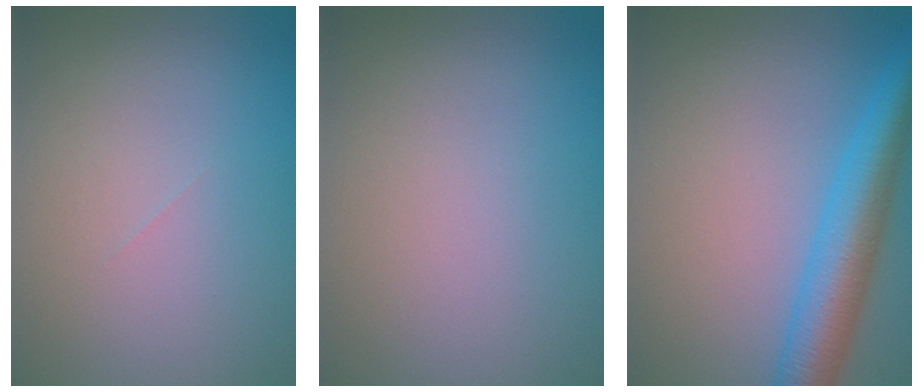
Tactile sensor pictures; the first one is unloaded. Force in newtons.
{"total": 0.0}
{"total": 6.5, "press": 6.5, "slide": 0.3}